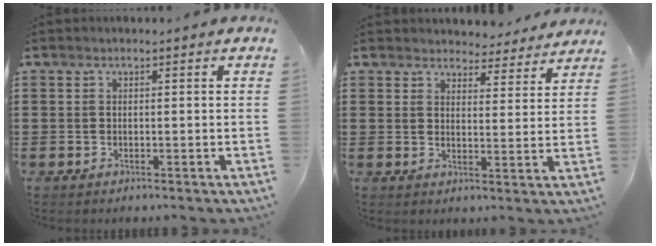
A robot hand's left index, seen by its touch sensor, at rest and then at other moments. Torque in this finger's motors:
{"motor_torque": [1.30, -0.84, 0.15, 0.02]}